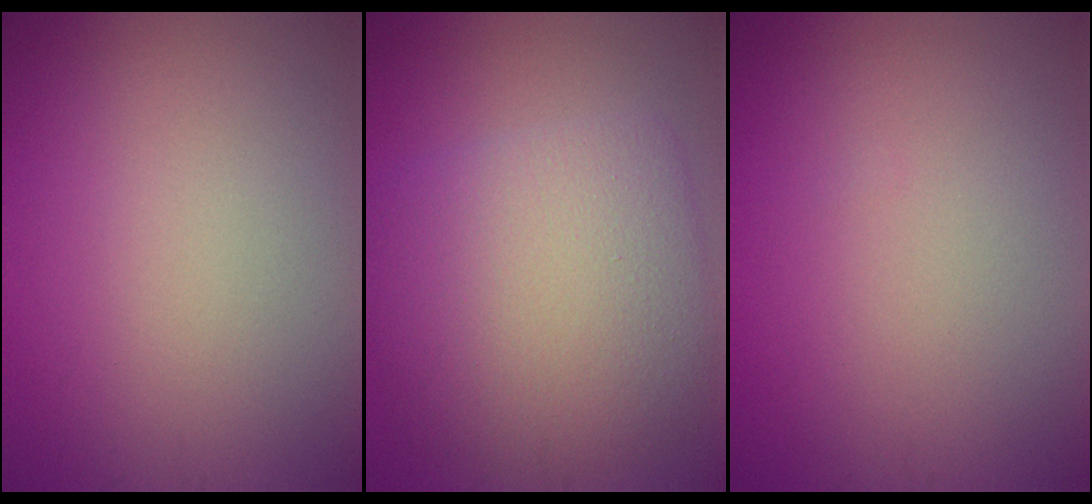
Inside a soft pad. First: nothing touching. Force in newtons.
{"total": 8.8, "press": 8.8, "slide": 0.2}
{"total": 0.0}